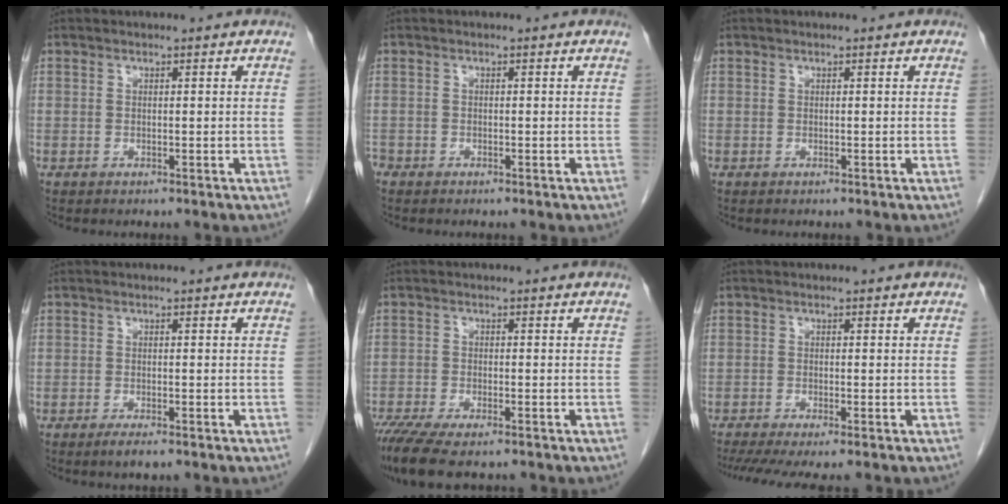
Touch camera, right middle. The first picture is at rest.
{"total": 1.5, "force": [-1.3, 0.8, 0.3], "torque": [-0.010, 0.000, -0.022]}
{"total": 0.0}
{"total": 1.9, "force": [-1.3, 0.3, 1.3], "torque": [-0.027, -0.004, -0.022]}
{"total": 9.1, "force": [-7.2, 2.1, 5.2], "torque": [-0.085, -0.017, -0.115]}
{"total": 6.8, "force": [-5.5, 0.2, 4.0], "torque": [-0.055, -0.014, -0.090]}